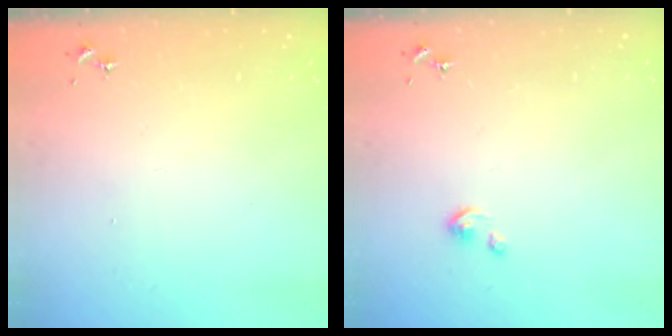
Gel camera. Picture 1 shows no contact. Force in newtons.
{"total": 2.7, "press": 2.7, "slide": 0.3}